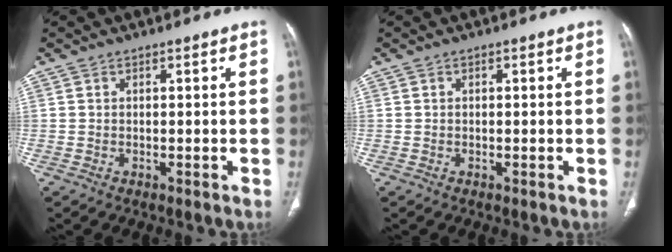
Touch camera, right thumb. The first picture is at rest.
{"total": 0.0}